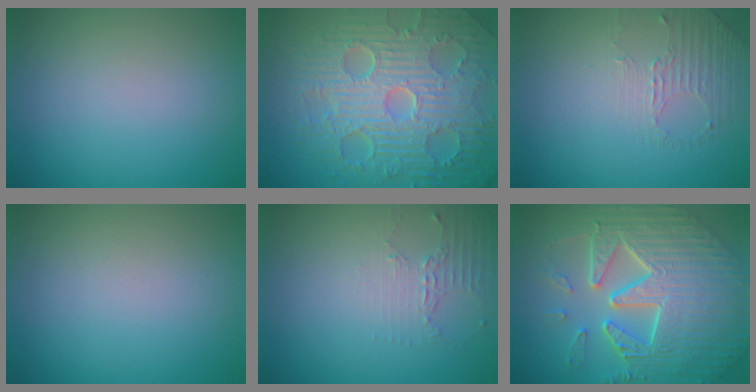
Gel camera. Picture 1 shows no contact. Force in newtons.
{"total": 11.2, "press": 7.4, "slide": 8.5}
{"total": 1.4, "press": 0.8, "slide": 1.1}
{"total": 0.0}
{"total": 2.1, "press": 1.5, "slide": 1.5}
{"total": 11.1, "press": 7.7, "slide": 8.0}